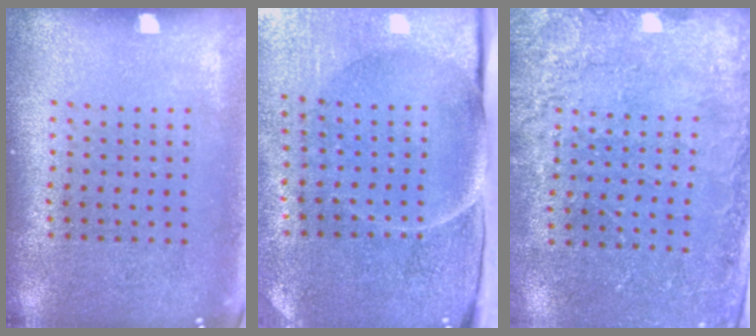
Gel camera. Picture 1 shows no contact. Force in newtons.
{"total": 5.0, "press": 3.9, "slide": 3.1}
{"total": 2.5, "press": 2.4, "slide": 0.9}